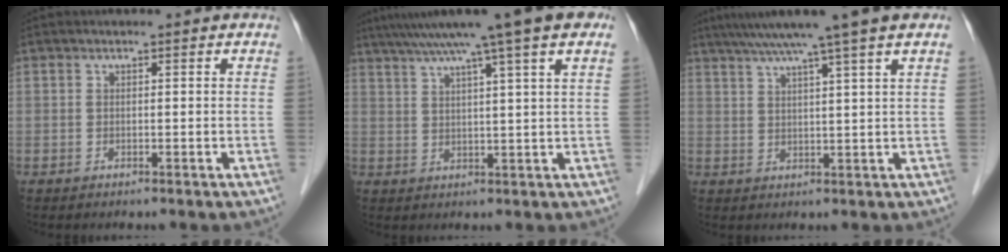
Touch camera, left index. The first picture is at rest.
{"total": 13.8, "force": [9.4, -0.8, 10.1], "torque": [-0.156, 0.043, 0.123]}
{"total": 9.9, "force": [7.0, -1.7, 6.8], "torque": [-0.107, 0.026, 0.098]}